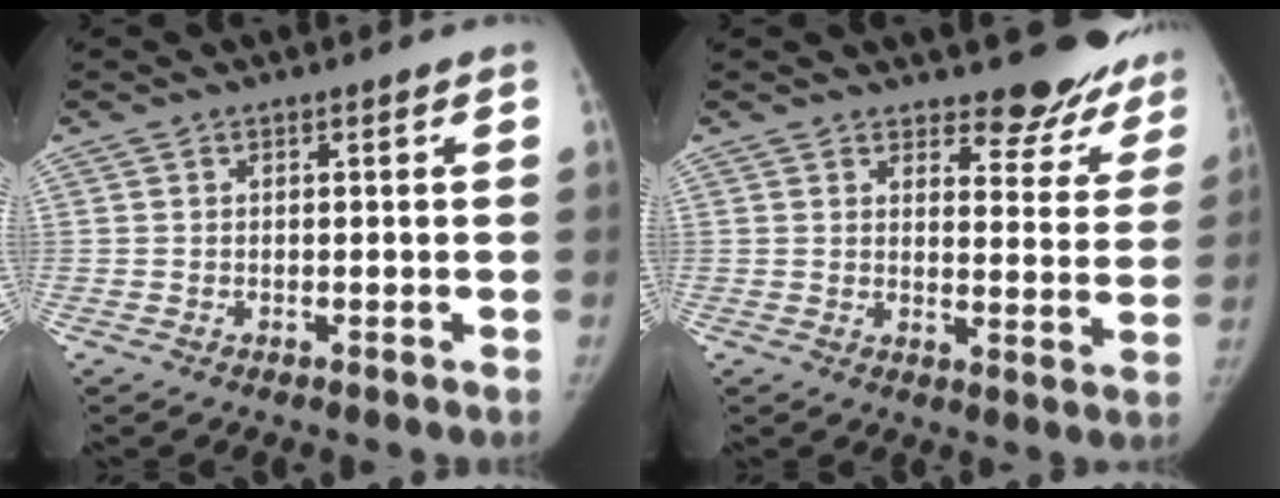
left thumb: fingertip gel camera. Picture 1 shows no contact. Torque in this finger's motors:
{"motor_torque": [0.95, -0.39, 0.78, -0.54, 0.09]}